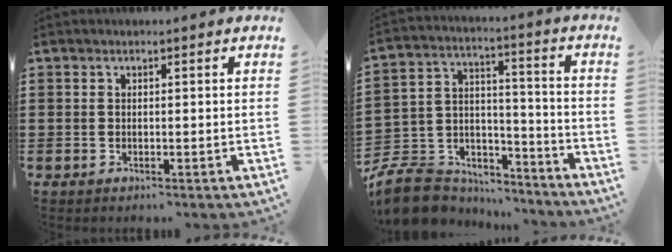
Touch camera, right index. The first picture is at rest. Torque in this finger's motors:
{"motor_torque": [-2.14, 0.00, -1.05, -0.21]}